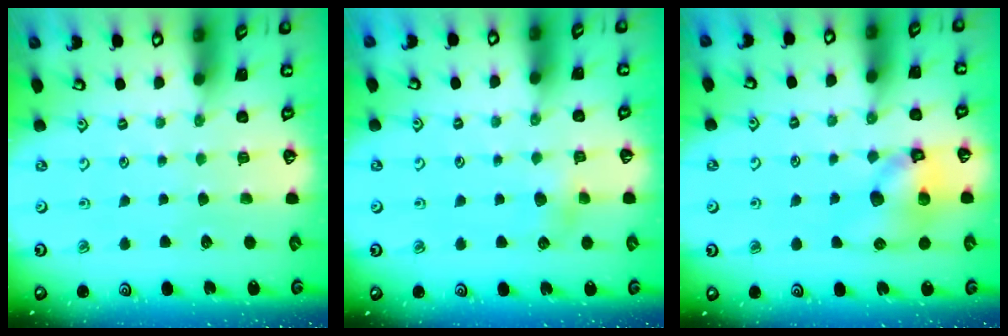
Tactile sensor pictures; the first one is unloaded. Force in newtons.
{"total": 3.8, "press": 3.7, "slide": 0.8}
{"total": 9.9, "press": 9.8, "slide": 1.6}